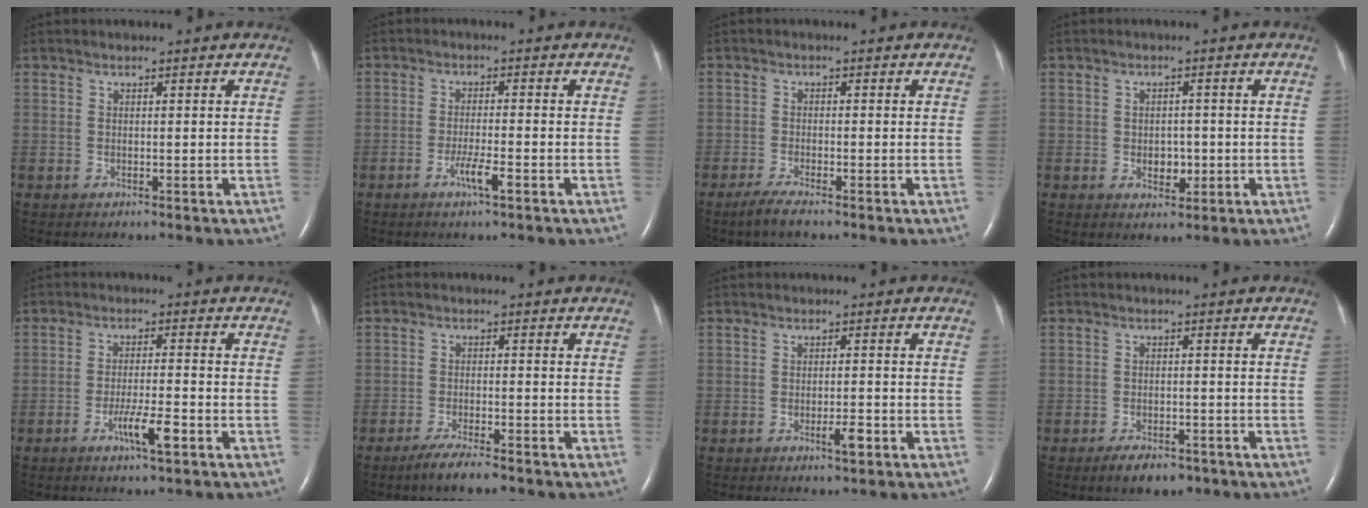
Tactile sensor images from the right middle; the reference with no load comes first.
{"total": 3.3, "force": [-1.7, -0.1, 2.8], "torque": [-0.058, -0.003, -0.033]}
{"total": 2.9, "force": [-2.2, 0.0, 1.9], "torque": [-0.050, -0.009, -0.044]}
{"total": 2.9, "force": [-0.6, 1.9, 2.1], "torque": [-0.031, 0.003, -0.003]}
{"total": 4.9, "force": [-2.5, 0.2, 4.2], "torque": [-0.080, -0.005, -0.045]}
{"total": 4.8, "force": [-3.6, 0.4, 3.1], "torque": [-0.064, -0.011, -0.061]}
{"total": 2.5, "force": [-1.3, 0.4, 2.1], "torque": [-0.034, -0.001, -0.019]}
{"total": 4.6, "force": [-3.3, 1.9, 2.6], "torque": [-0.046, -0.002, -0.046]}